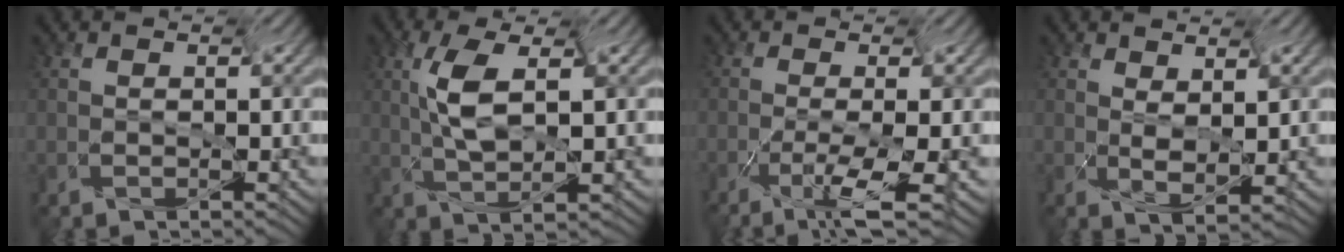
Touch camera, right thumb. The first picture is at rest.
{"total": 6.5, "force": [-1.3, 2.6, 5.8], "torque": [-0.125, 0.011, -0.008]}
{"total": 5.5, "force": [-3.7, 0.9, 4.0], "torque": [-0.081, 0.000, -0.059]}
{"total": 3.3, "force": [0.2, 1.5, 2.9], "torque": [-0.076, 0.006, 0.009]}